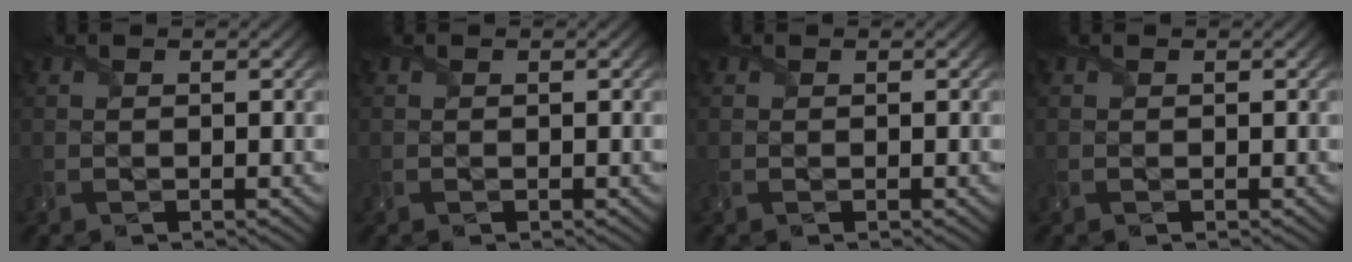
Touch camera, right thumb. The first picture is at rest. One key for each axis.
{"total": 0.0}
{"total": 0.0}
{"total": 0.0}